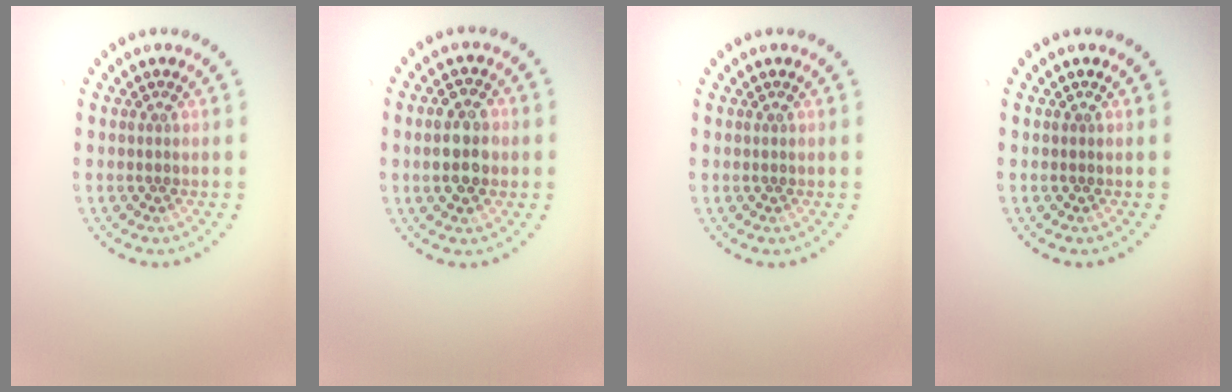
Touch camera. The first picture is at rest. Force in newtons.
{"total": 3.5, "press": 3.5, "slide": 0.2}
{"total": 0.0}
{"total": 0.0}